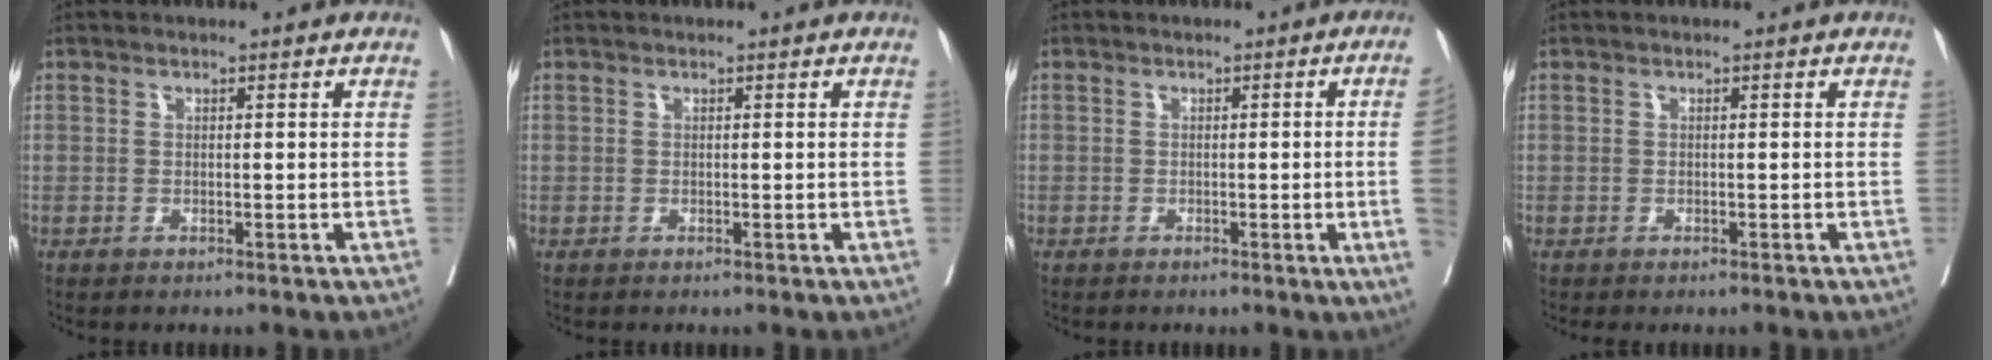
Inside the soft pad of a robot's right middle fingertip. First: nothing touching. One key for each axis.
{"total": 0.0}
{"total": 4.2, "fx": -0.5, "fy": -1.6, "fz": 3.8, "tx": -0.043, "ty": -0.008, "tz": -0.006}
{"total": 0.6, "fx": -0.5, "fy": 0.3, "fz": 0.1, "tx": -0.005, "ty": 0.001, "tz": -0.010}